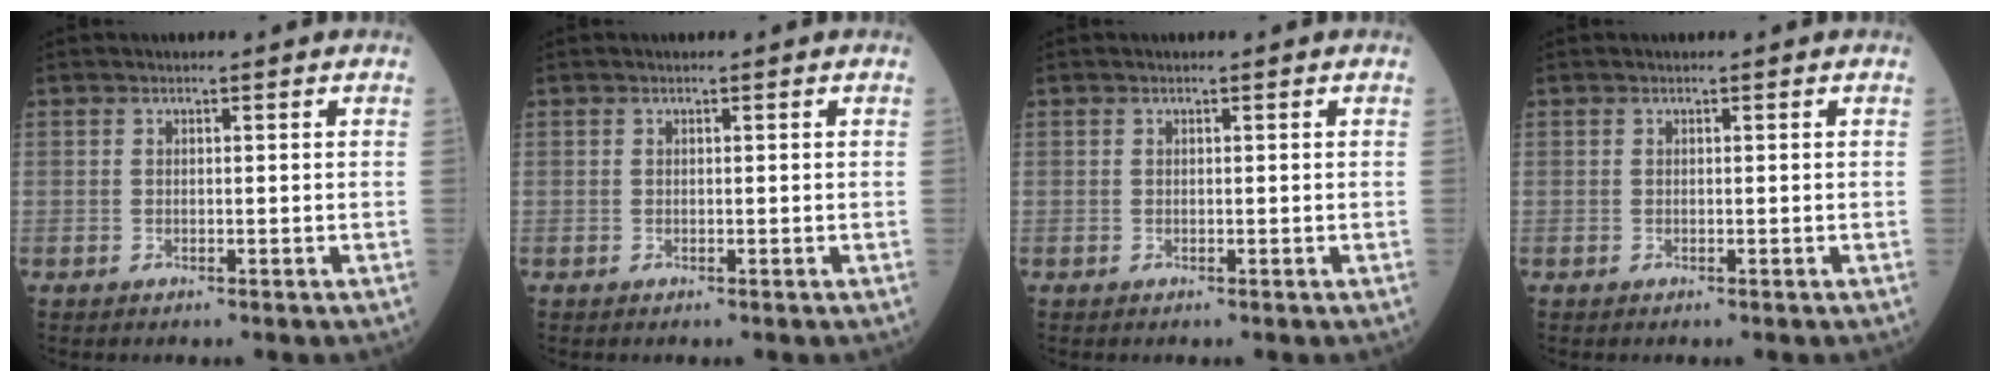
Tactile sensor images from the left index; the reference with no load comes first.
{"total": 0.0}
{"total": 0.0}
{"total": 0.0}